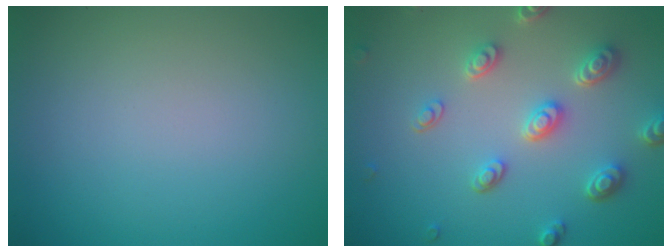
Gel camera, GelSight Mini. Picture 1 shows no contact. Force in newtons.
{"total": 4.4, "press": 3.6, "slide": 2.6}